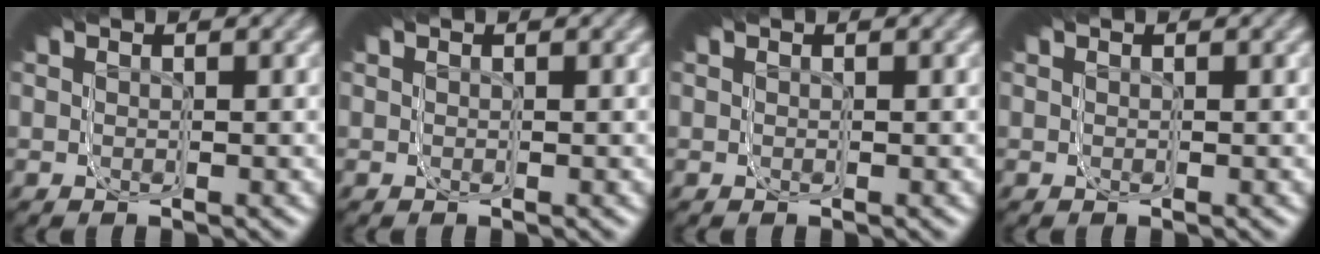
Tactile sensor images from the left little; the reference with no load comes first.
{"total": 0.0}
{"total": 0.0}
{"total": 0.0}